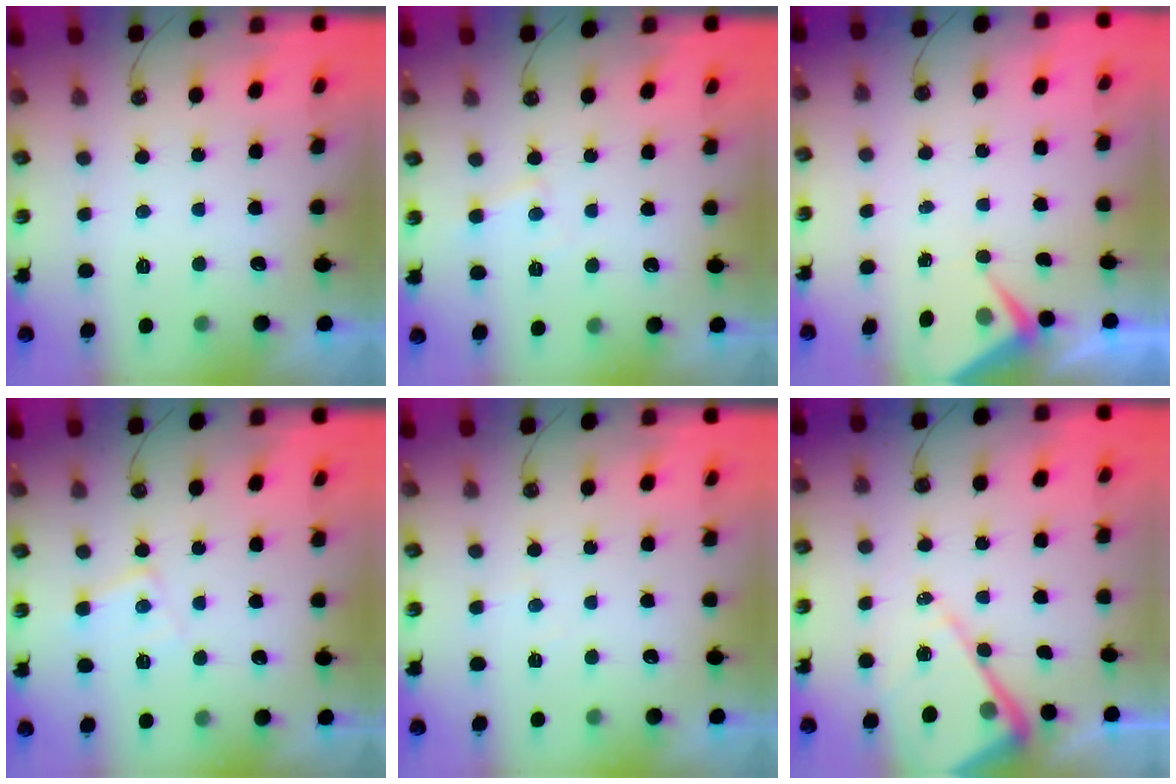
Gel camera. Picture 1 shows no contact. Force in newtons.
{"total": 4.4, "press": 4.4, "slide": 0.7}
{"total": 4.1, "press": 4.0, "slide": 0.5}
{"total": 7.6, "press": 7.6, "slide": 0.5}
{"total": 2.1, "press": 2.1, "slide": 0.4}
{"total": 11.6, "press": 11.5, "slide": 1.5}